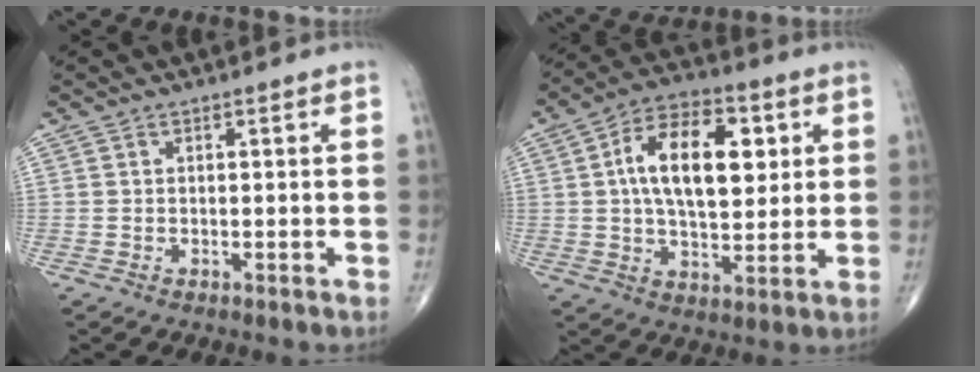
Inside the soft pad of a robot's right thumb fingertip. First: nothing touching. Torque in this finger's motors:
{"motor_torque": [-0.09, 0.92, 1.27, 0.30, 0.16]}